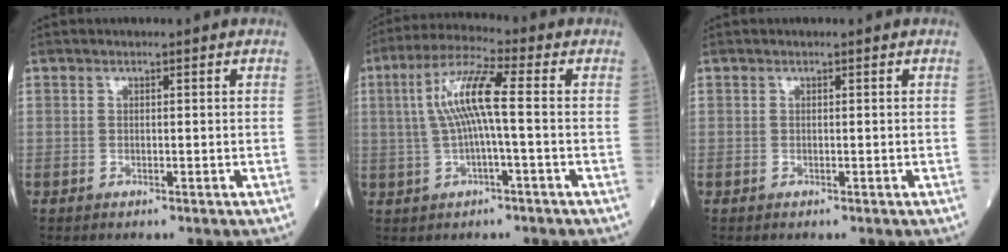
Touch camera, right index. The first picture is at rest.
{"total": 8.7, "force": [0.6, 0.6, 8.7], "torque": [-0.175, 0.022, 0.008]}
{"total": 0.0}